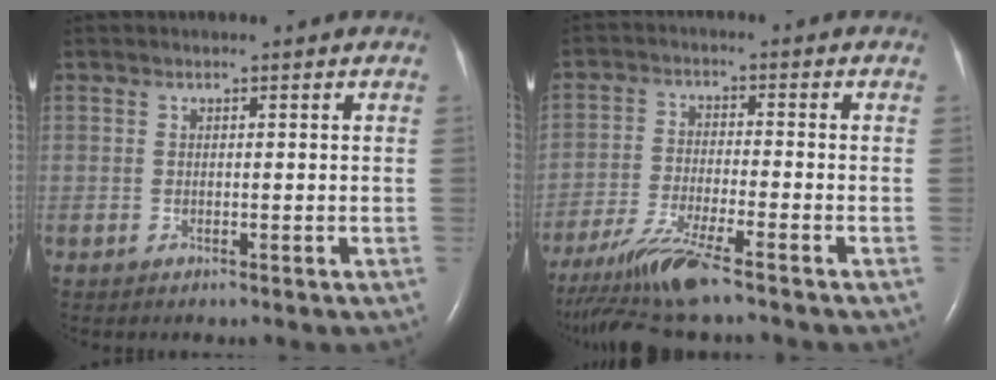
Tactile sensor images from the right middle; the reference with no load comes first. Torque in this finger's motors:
{"motor_torque": [0.33, -0.33, 0.14, 0.06]}